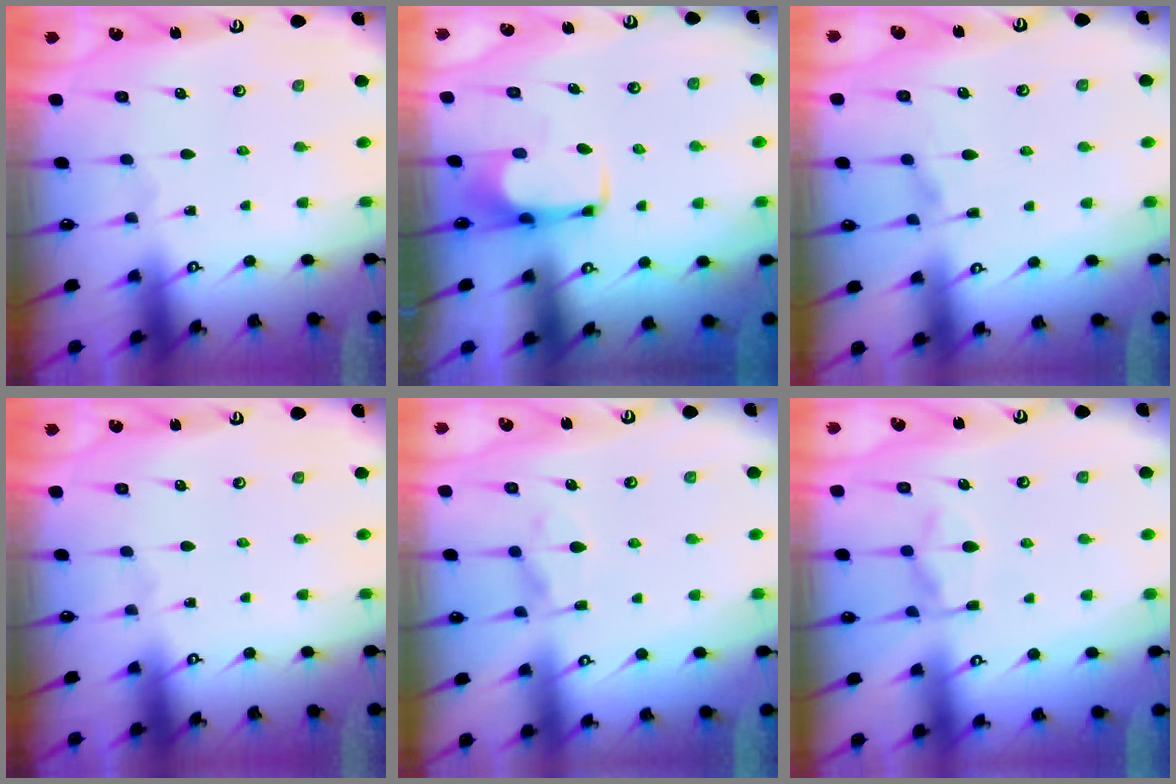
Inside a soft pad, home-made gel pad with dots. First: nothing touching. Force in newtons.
{"total": 1.5, "press": 1.4, "slide": 0.5}
{"total": 1.3, "press": 0.3, "slide": 1.3}
{"total": 0.0}
{"total": 1.7, "press": 1.1, "slide": 1.3}
{"total": 5.1, "press": 4.9, "slide": 1.4}